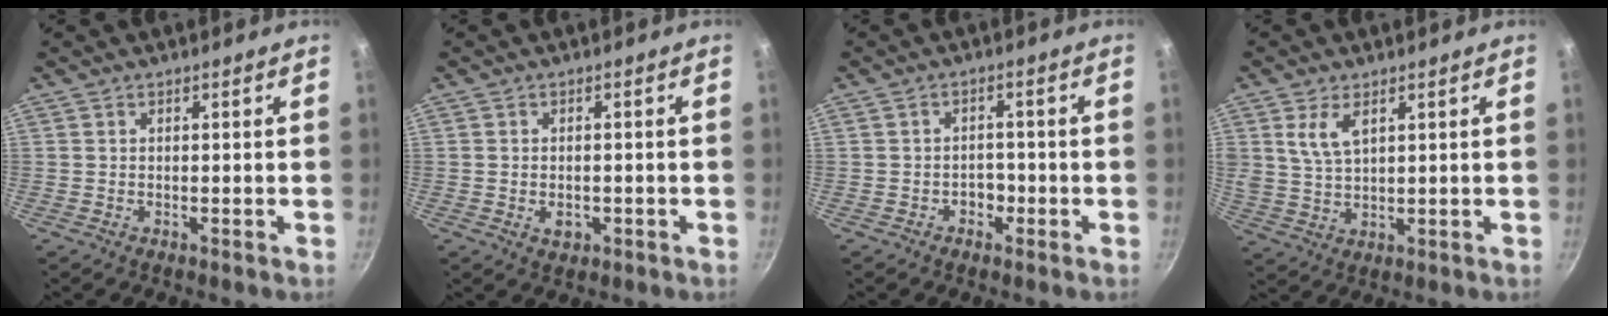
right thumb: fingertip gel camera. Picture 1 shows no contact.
{"total": 2.5, "force": [-0.8, 1.8, 1.6], "torque": [-0.021, 0.003, -0.009]}
{"total": 4.1, "force": [-1.8, 3.2, 1.9], "torque": [0.003, 0.022, -0.027]}
{"total": 5.8, "force": [2.6, 3.1, 4.1], "torque": [-0.075, -0.015, 0.057]}